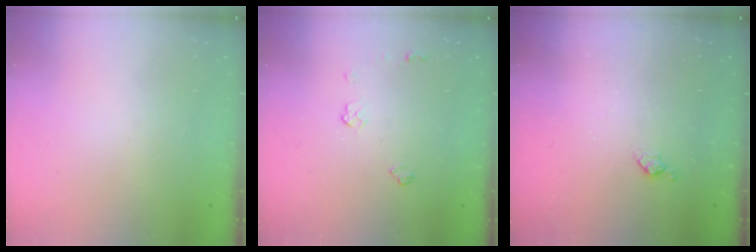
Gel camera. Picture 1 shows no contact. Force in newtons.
{"total": 4.6, "press": 4.6, "slide": 0.7}
{"total": 5.1, "press": 5.0, "slide": 0.7}